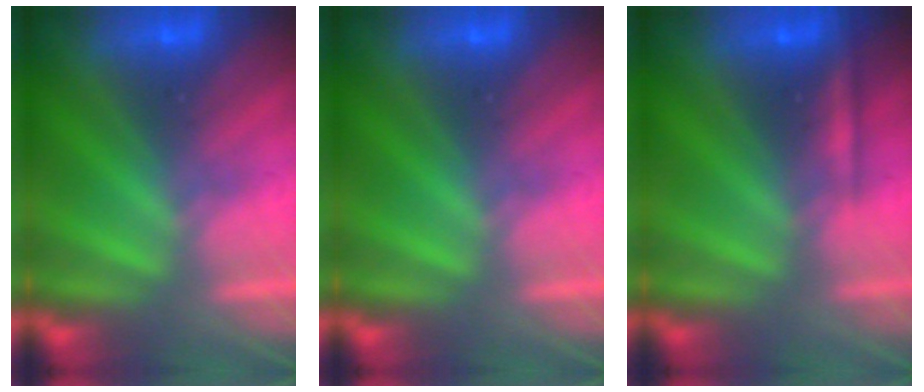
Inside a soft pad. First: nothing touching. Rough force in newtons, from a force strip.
{"total": 0.0}
{"total": 2.2}